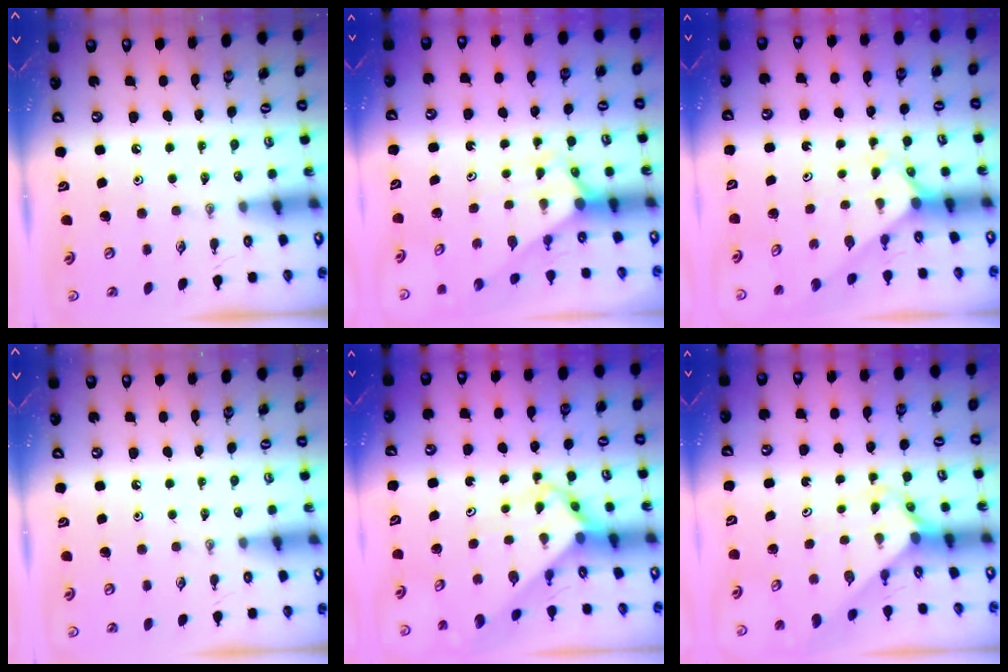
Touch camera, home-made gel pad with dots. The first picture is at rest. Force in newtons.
{"total": 2.8, "press": 2.8, "slide": 0.0}
{"total": 1.8, "press": 1.8, "slide": 0.2}
{"total": 0.0}
{"total": 4.7, "press": 4.7, "slide": 0.4}
{"total": 2.4, "press": 2.4, "slide": 0.2}